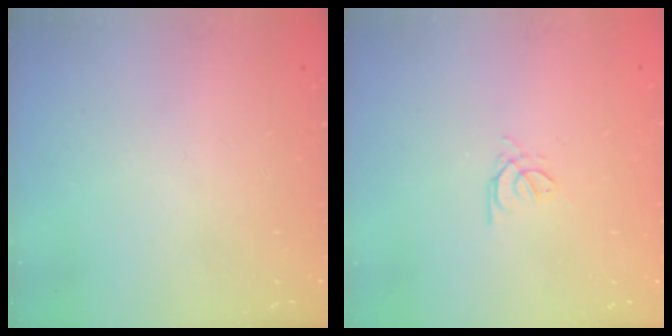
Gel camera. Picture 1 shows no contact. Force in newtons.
{"total": 1.4, "press": 1.3, "slide": 0.3}